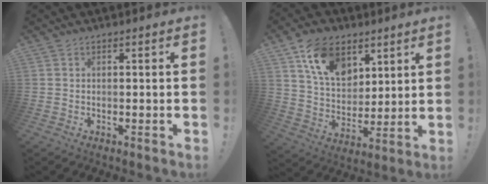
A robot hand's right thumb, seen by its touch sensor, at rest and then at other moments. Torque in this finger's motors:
{"motor_torque": [2.07, 2.93, 0.70, -0.45, 0.57]}